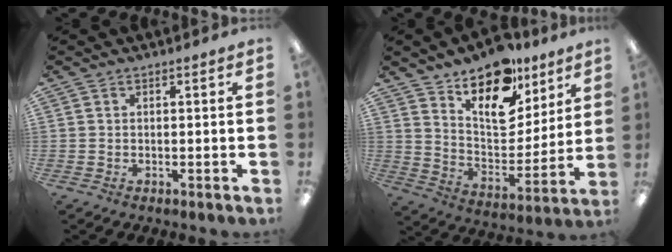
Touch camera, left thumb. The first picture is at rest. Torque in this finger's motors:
{"motor_torque": [0.38, 0.50, 0.00, -0.22, 0.13]}